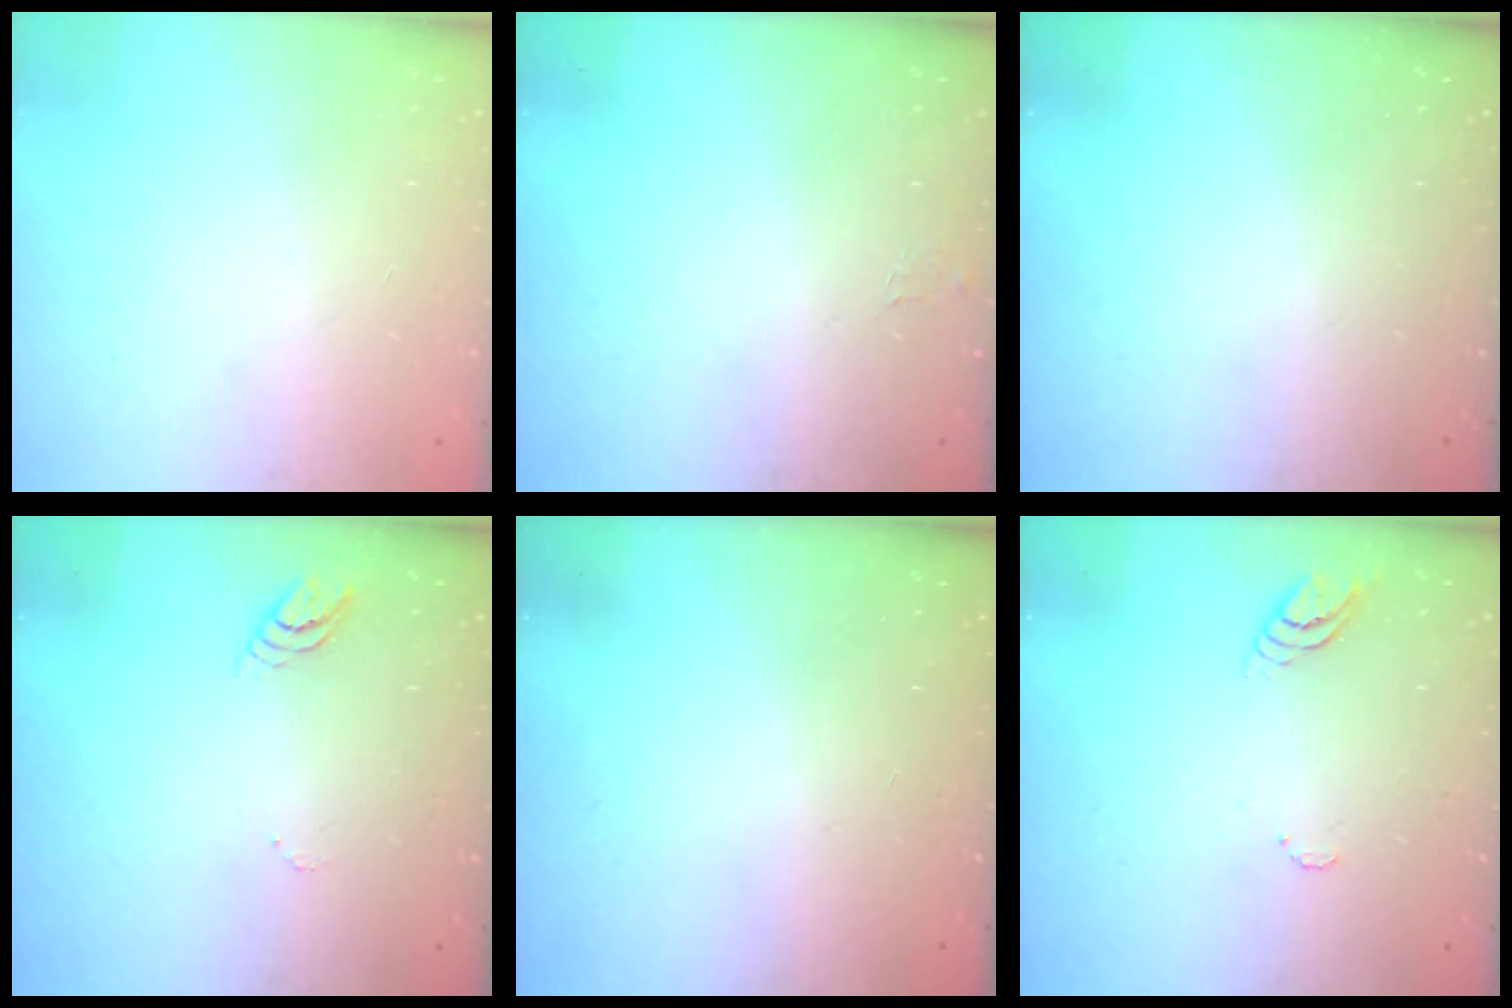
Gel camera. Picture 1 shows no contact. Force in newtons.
{"total": 3.4, "press": 3.4, "slide": 0.4}
{"total": 0.0}
{"total": 3.4, "press": 3.4, "slide": 0.4}
{"total": 0.0}
{"total": 4.9, "press": 4.9, "slide": 0.4}